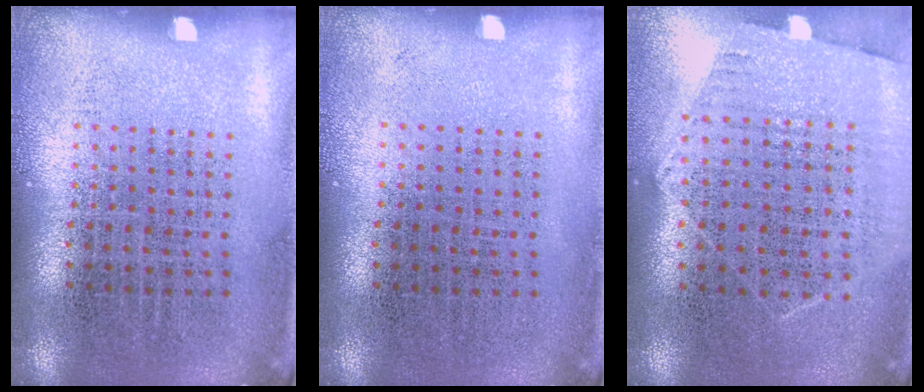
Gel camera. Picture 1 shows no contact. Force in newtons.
{"total": 0.0}
{"total": 1.2, "press": 1.1, "slide": 0.5}